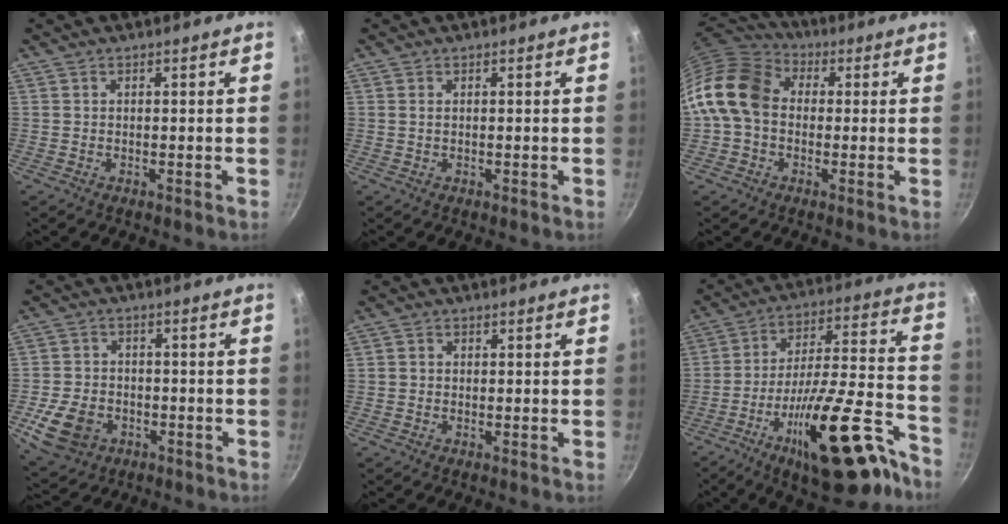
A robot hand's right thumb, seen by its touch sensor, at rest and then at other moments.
{"total": 0.7, "force": [0.2, 0.4, 0.5], "torque": [-0.010, 0.001, 0.004]}
{"total": 13.6, "force": [0.5, 10.6, 8.6], "torque": [-0.135, 0.029, -0.011]}
{"total": 10.4, "force": [-3.6, 7.9, 5.8], "torque": [-0.102, 0.020, -0.056]}
{"total": 1.1, "force": [0.0, 1.1, 0.2], "torque": [0.000, 0.004, -0.002]}
{"total": 25.5, "force": [-14.9, 8.4, 19.0], "torque": [-0.240, 0.093, -0.235]}